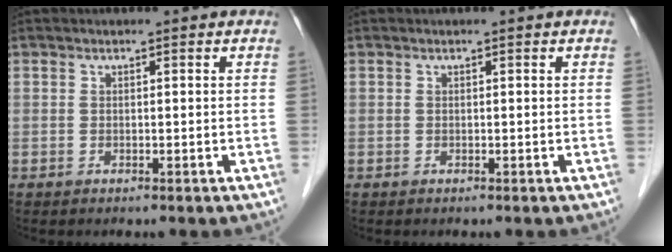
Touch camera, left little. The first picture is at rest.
{"total": 0.0}